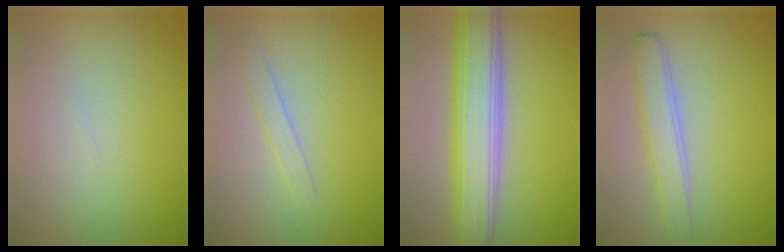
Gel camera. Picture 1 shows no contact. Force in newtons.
{"total": 1.2, "press": 1.2, "slide": 0.1}
{"total": 7.9, "press": 7.9, "slide": 0.2}
{"total": 3.0, "press": 3.0, "slide": 0.1}